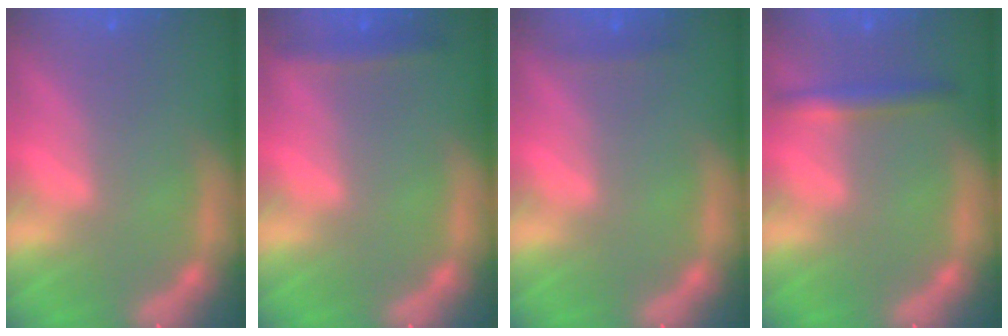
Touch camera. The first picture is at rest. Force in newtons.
{"total": 1.9}
{"total": 0.9}
{"total": 2.4}